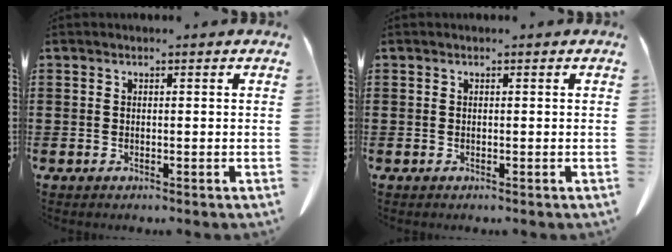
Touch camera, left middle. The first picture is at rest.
{"total": 0.0}